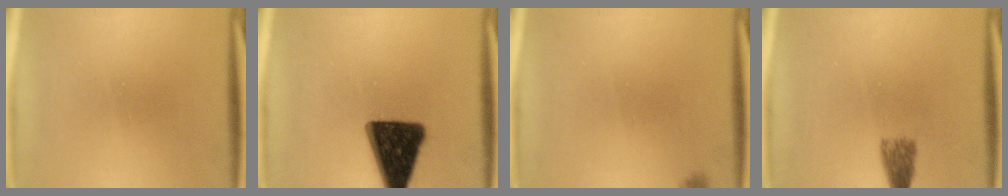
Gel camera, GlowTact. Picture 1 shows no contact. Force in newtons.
{"total": 15.9}
{"total": 1.0}
{"total": 2.7}